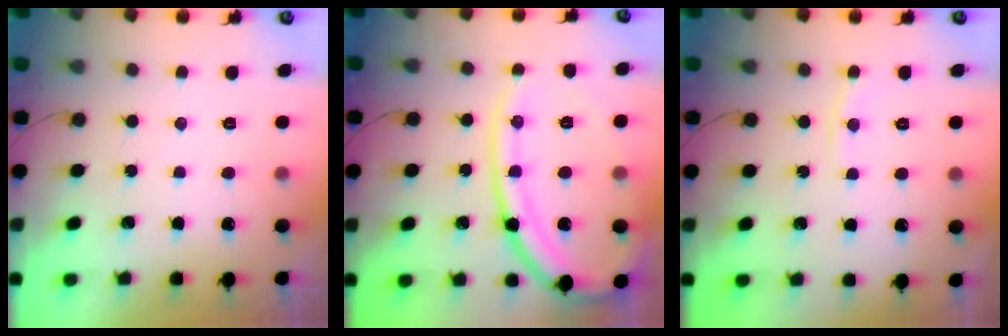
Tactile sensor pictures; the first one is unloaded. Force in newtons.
{"total": 16.6, "press": 16.5, "slide": 2.2}
{"total": 4.9, "press": 4.8, "slide": 0.7}